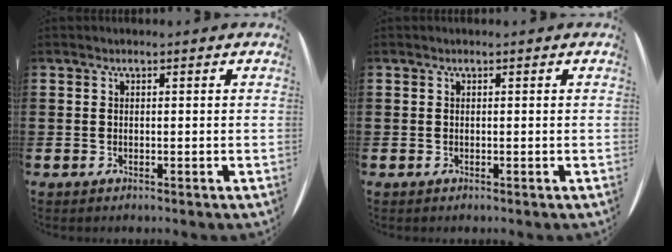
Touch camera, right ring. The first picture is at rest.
{"total": 0.0}